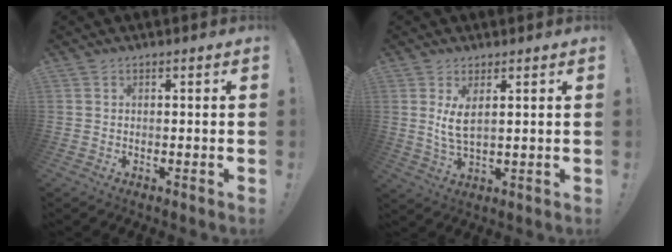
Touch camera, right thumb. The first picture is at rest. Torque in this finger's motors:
{"motor_torque": [-0.30, 0.48, 0.24, 0.34, -0.04]}